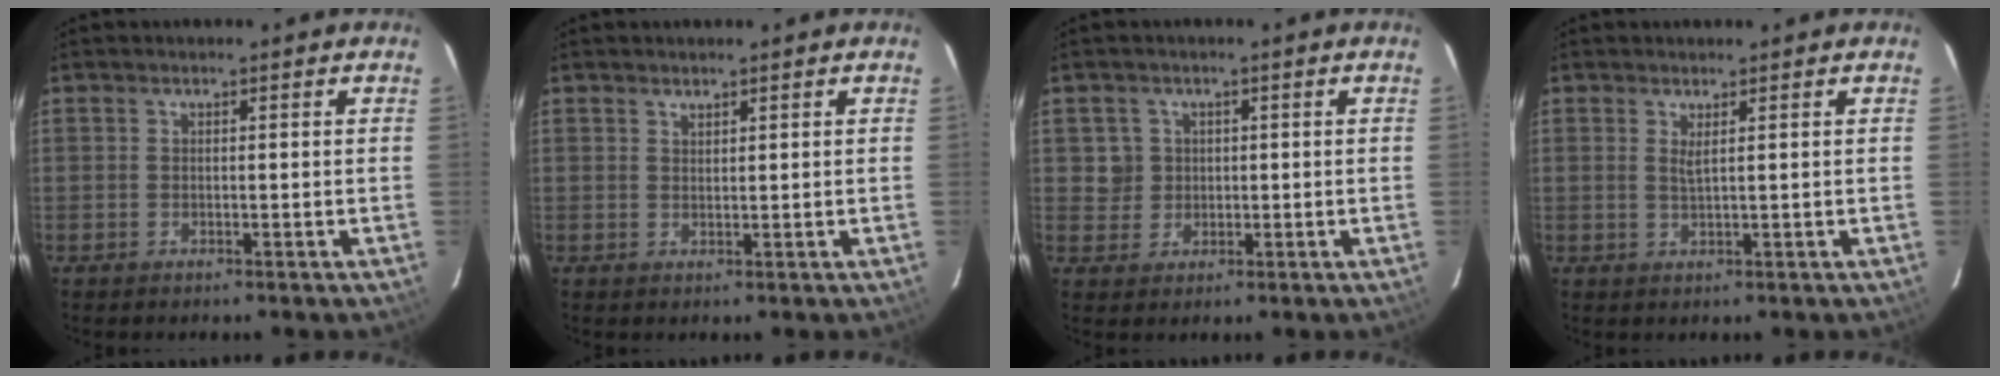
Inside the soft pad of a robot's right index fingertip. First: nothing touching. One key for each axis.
{"total": 1.0, "fx": 1.0, "fy": 0.3, "fz": 0.1, "tx": -0.002, "ty": 0.001, "tz": 0.019}
{"total": 3.5, "fx": 0.6, "fy": 3.5, "fz": 0.1, "tx": 0.012, "ty": 0.019, "tz": 0.014}
{"total": 1.5, "fx": 0.8, "fy": -0.1, "fz": 1.3, "tx": -0.024, "ty": -0.003, "tz": 0.013}